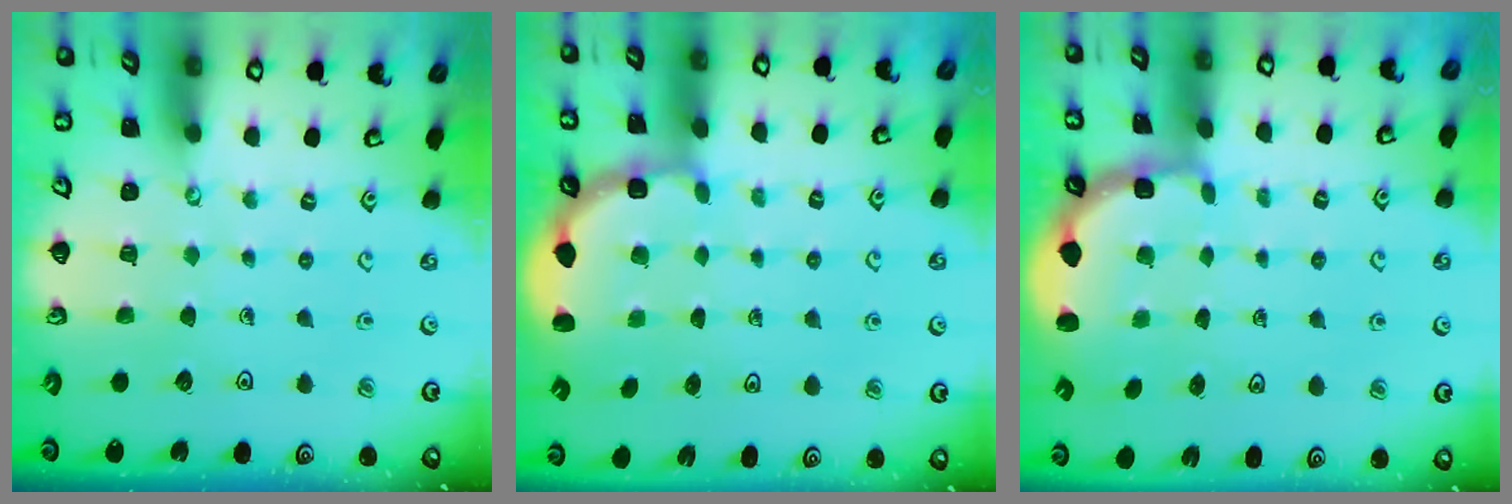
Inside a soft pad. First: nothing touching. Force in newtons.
{"total": 2.7, "press": 2.3, "slide": 1.5}
{"total": 2.4, "press": 1.7, "slide": 1.6}